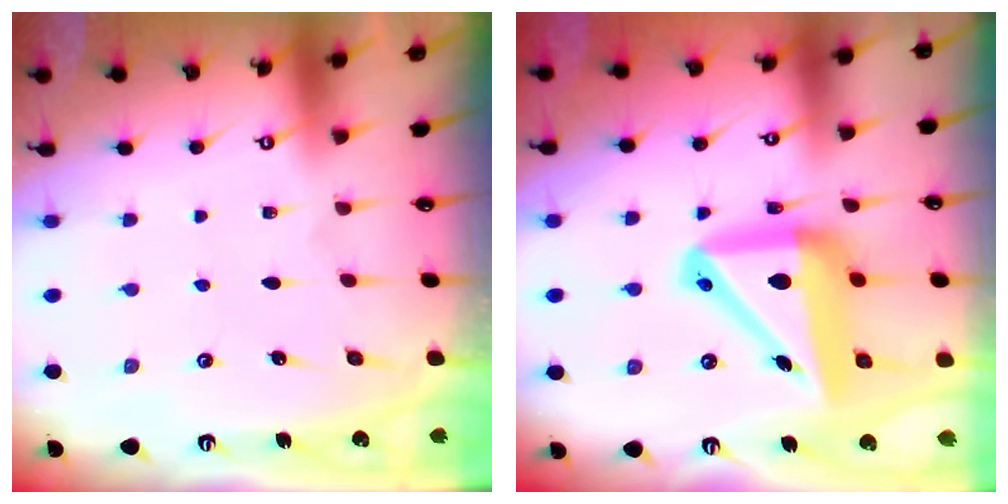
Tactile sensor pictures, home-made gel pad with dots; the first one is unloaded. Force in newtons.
{"total": 16.7, "press": 16.6, "slide": 2.2}